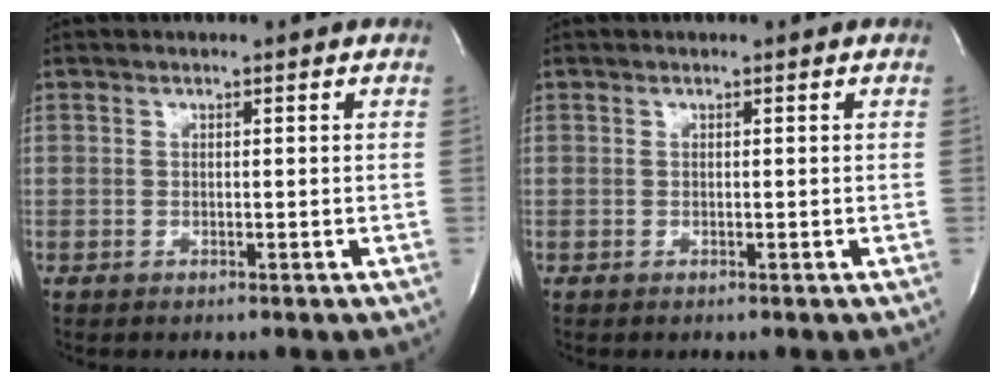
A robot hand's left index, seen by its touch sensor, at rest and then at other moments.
{"total": 0.0}